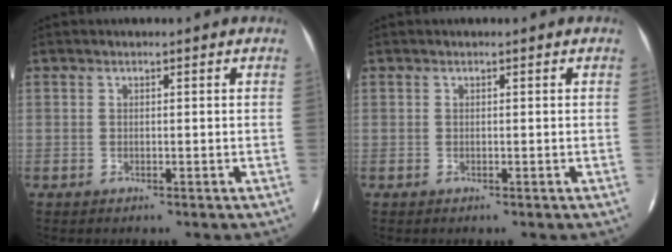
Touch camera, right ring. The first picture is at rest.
{"total": 0.0}